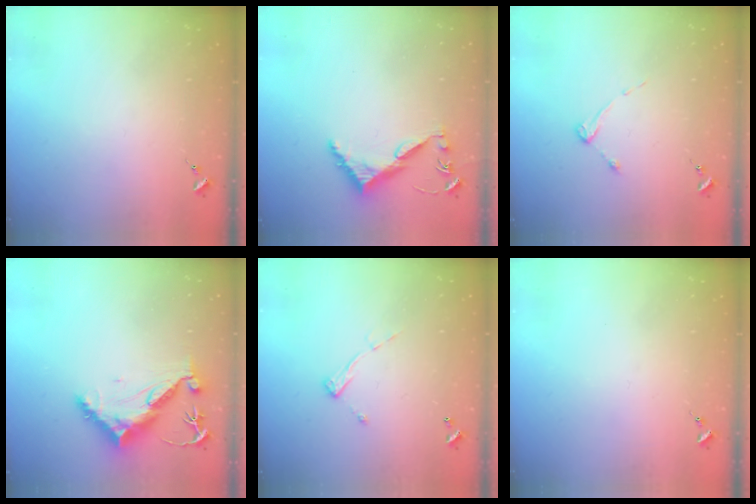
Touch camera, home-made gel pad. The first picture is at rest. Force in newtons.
{"total": 6.2, "press": 6.2, "slide": 0.5}
{"total": 3.0, "press": 3.0, "slide": 0.4}
{"total": 11.7, "press": 11.7, "slide": 0.9}
{"total": 6.7, "press": 6.7, "slide": 0.3}
{"total": 0.0}